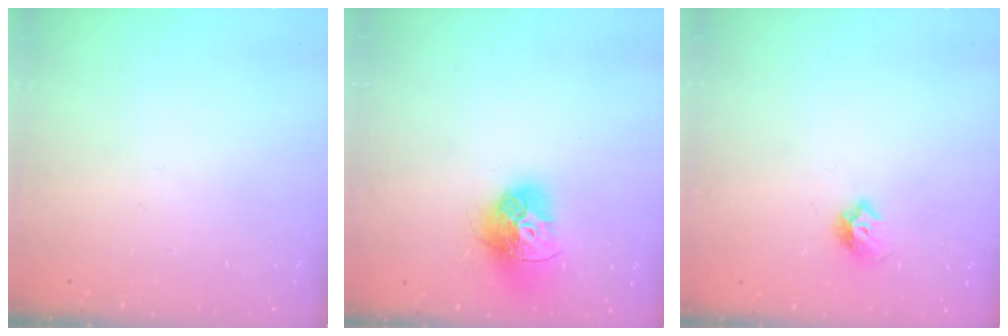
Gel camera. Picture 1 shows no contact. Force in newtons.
{"total": 15.3, "press": 15.2, "slide": 1.7}
{"total": 5.1, "press": 5.0, "slide": 1.0}